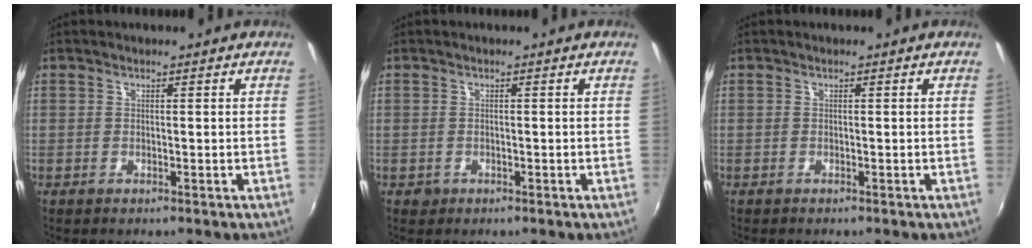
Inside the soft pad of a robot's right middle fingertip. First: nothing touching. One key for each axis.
{"total": 1.2, "fx": -0.5, "fy": 1.0, "fz": 0.3, "tx": -0.006, "ty": -0.003, "tz": -0.006}
{"total": 0.0}